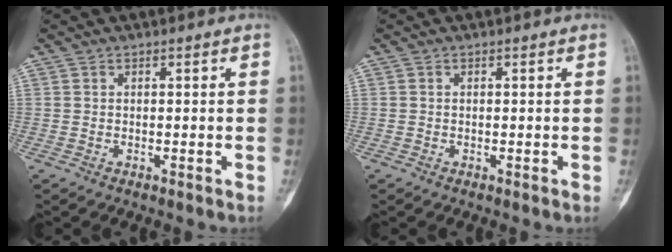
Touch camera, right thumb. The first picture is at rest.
{"total": 0.0}